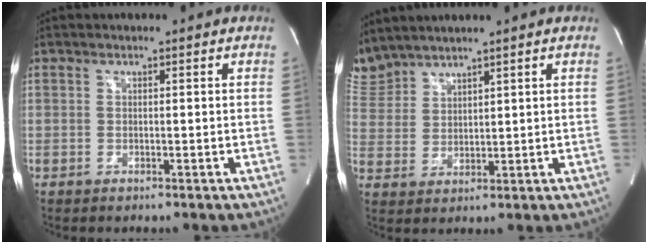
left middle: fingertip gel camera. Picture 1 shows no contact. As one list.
[{"total": 6.5, "force": [6.4, 1.1, 0.6], "torque": [-0.033, 0.019, 0.142]}]